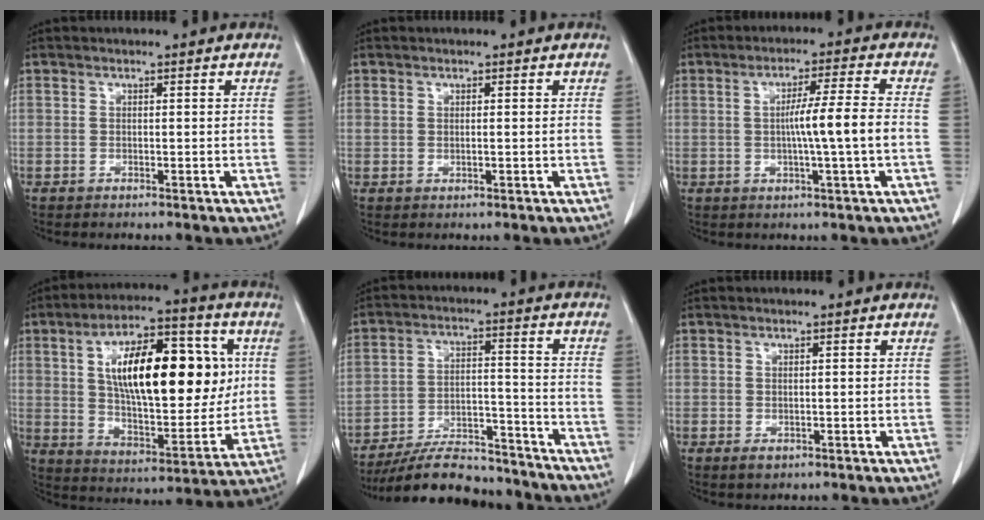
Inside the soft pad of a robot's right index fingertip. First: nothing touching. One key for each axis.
{"total": 0.8, "fx": 0.0, "fy": 0.3, "fz": 0.7, "tx": -0.023, "ty": 0.001, "tz": 0.004}
{"total": 7.4, "fx": -0.6, "fy": -0.9, "fz": 7.3, "tx": -0.121, "ty": 0.000, "tz": -0.010}
{"total": 22.4, "fx": 4.7, "fy": 8.9, "fz": 20.0, "tx": -0.335, "ty": 0.026, "tz": 0.074}
{"total": 16.3, "fx": -14.8, "fy": 4.1, "fz": 5.4, "tx": -0.091, "ty": 0.019, "tz": -0.229}
{"total": 1.6, "fx": -0.5, "fy": 1.1, "fz": 0.9, "tx": -0.012, "ty": -0.001, "tz": -0.001}